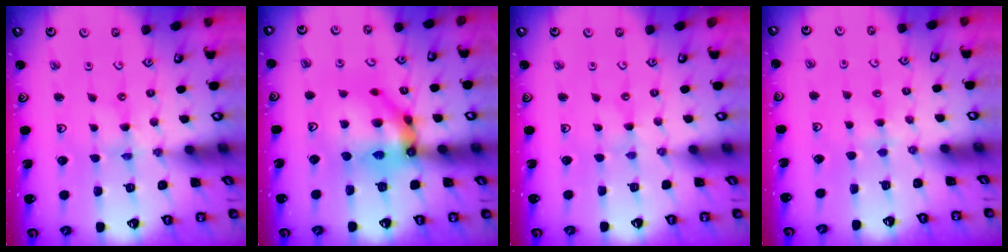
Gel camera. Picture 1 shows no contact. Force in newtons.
{"total": 13.5, "press": 13.4, "slide": 1.8}
{"total": 0.0}
{"total": 2.7, "press": 2.6, "slide": 0.4}